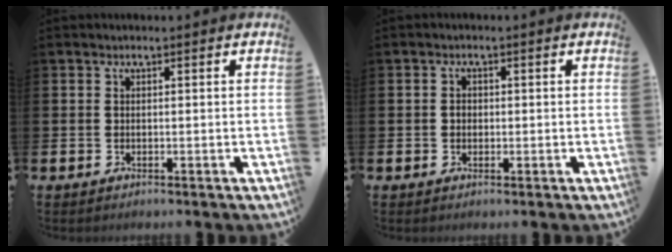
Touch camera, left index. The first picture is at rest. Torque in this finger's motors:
{"motor_torque": [0.24, 0.20, 0.00, 0.00]}